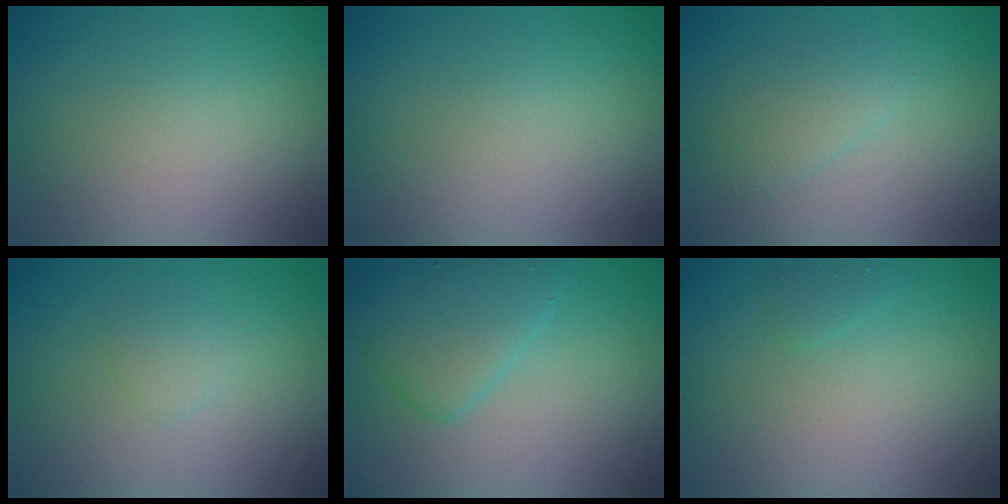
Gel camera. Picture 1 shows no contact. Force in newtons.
{"total": 0.0}
{"total": 2.0, "press": 2.0, "slide": 0.1}
{"total": 1.1, "press": 1.1, "slide": 0.0}
{"total": 3.0, "press": 3.0, "slide": 0.1}
{"total": 0.9, "press": 0.9, "slide": 0.1}